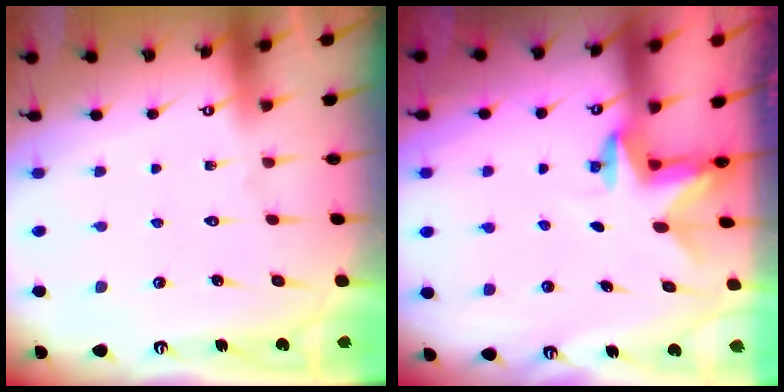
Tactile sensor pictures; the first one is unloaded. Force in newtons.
{"total": 2.4, "press": 2.3, "slide": 0.4}